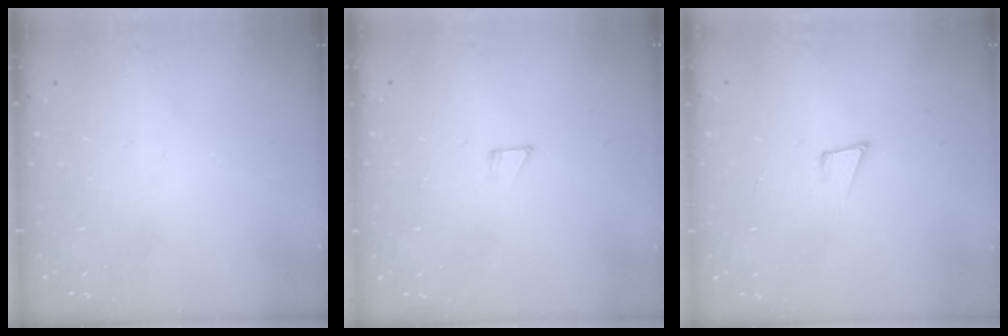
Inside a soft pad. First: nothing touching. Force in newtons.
{"total": 2.6, "press": 2.6, "slide": 0.1}
{"total": 4.0, "press": 2.5, "slide": 3.1}